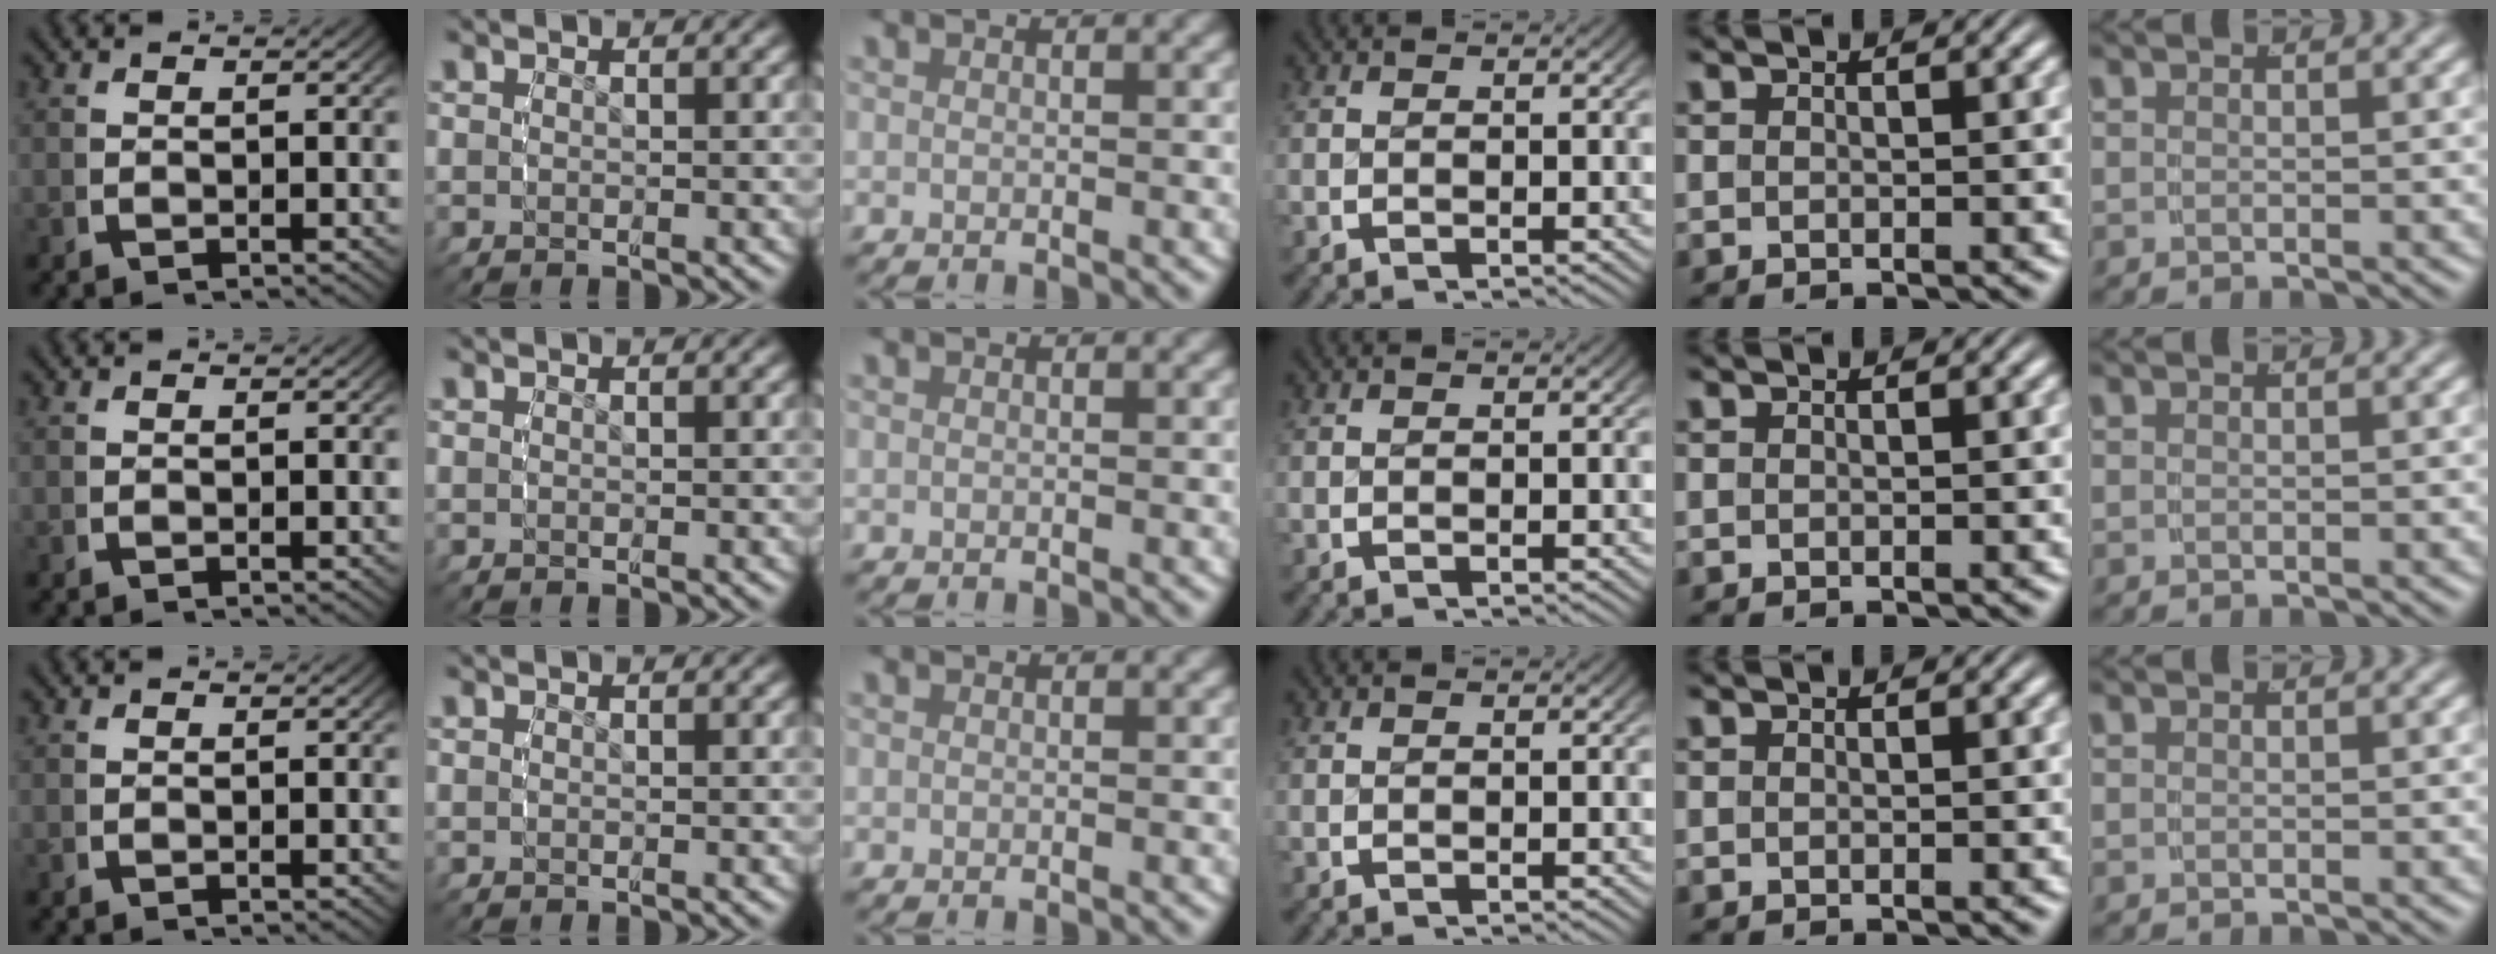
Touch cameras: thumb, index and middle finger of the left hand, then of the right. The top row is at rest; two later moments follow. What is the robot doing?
{"motion": "reach", "object": "shirt"}